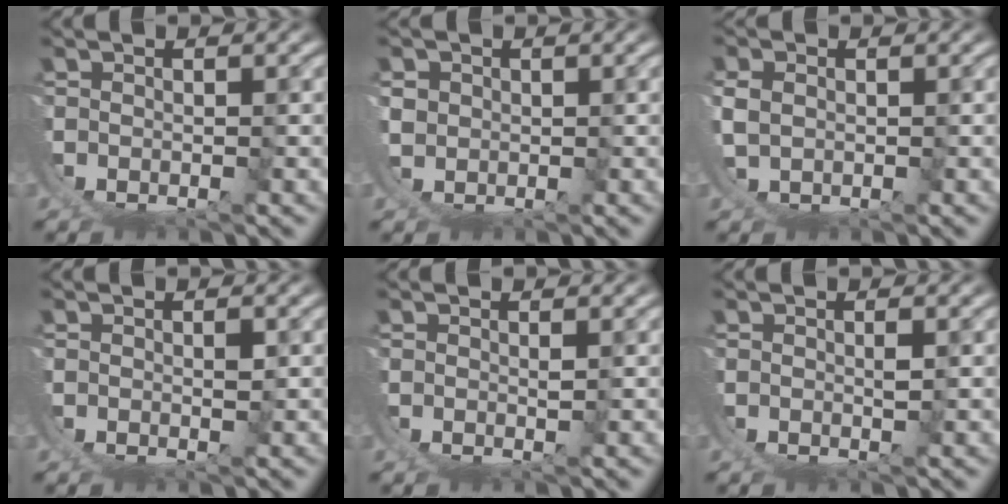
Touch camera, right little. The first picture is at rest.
{"total": 2.6, "force": [1.1, 2.3, 0.6], "torque": [-0.032, -0.004, 0.022]}
{"total": 1.0, "force": [1.0, 0.0, 0.2], "torque": [-0.012, 0.004, 0.025]}
{"total": 0.6, "force": [0.2, -0.2, 0.5], "torque": [-0.006, -0.002, 0.006]}
{"total": 1.1, "force": [0.5, -0.9, 0.1], "torque": [0.001, 0.001, 0.011]}
{"total": 0.9, "force": [0.4, -0.8, 0.4], "torque": [-0.003, 0.001, 0.008]}